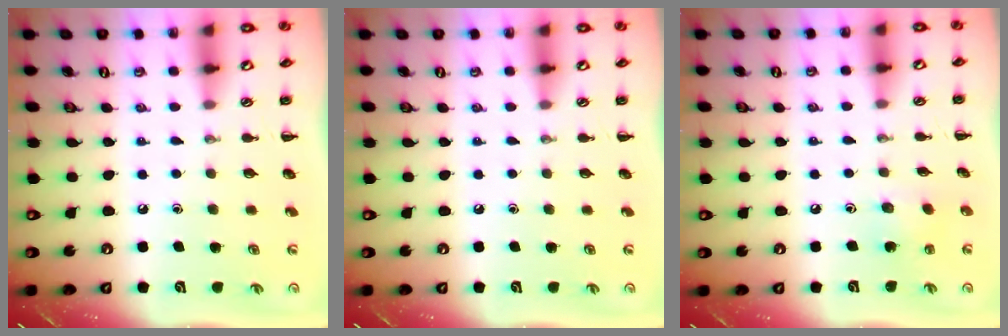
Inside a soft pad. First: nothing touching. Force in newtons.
{"total": 0.0}
{"total": 4.0, "press": 3.9, "slide": 0.3}